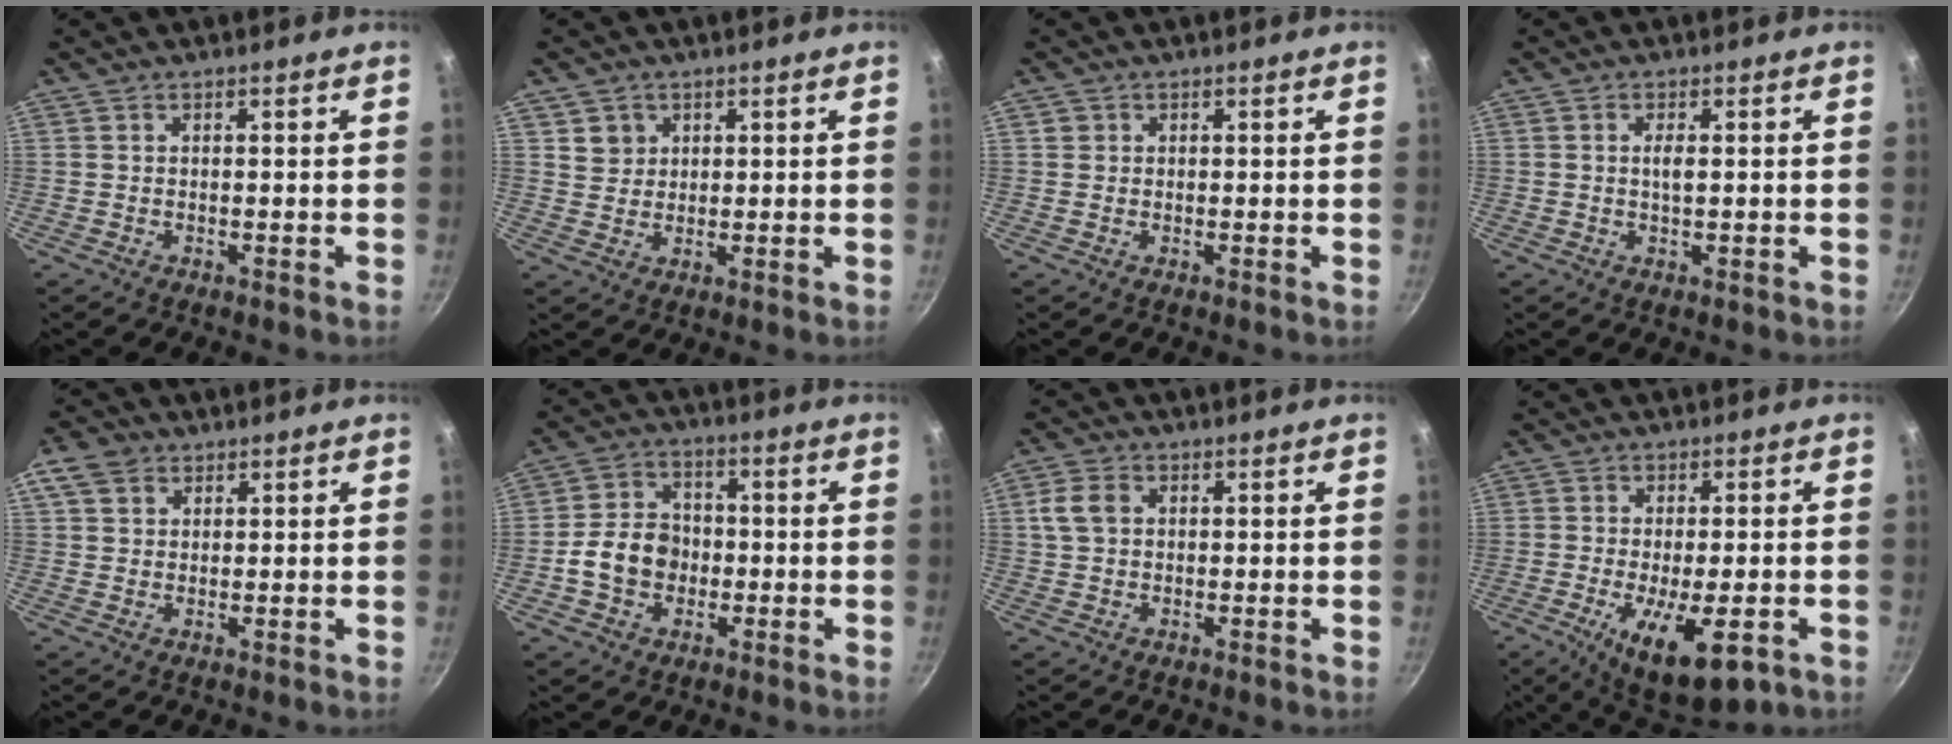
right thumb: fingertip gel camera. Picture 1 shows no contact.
{"total": 3.5, "force": [1.5, 3.1, 0.7], "torque": [0.010, 0.004, 0.028]}
{"total": 1.0, "force": [0.2, 1.0, 0.2], "torque": [0.002, 0.003, 0.001]}
{"total": 2.0, "force": [0.1, 0.5, 1.9], "torque": [-0.037, -0.001, 0.002]}
{"total": 5.2, "force": [2.4, 3.9, 2.4], "torque": [-0.033, 0.000, 0.038]}
{"total": 9.6, "force": [-1.7, 7.8, 5.3], "torque": [-0.067, 0.023, -0.039]}
{"total": 4.6, "force": [0.8, 3.5, 2.8], "torque": [-0.045, 0.006, 0.012]}
{"total": 13.3, "force": [-5.1, 4.8, 11.3], "torque": [-0.165, -0.008, -0.071]}